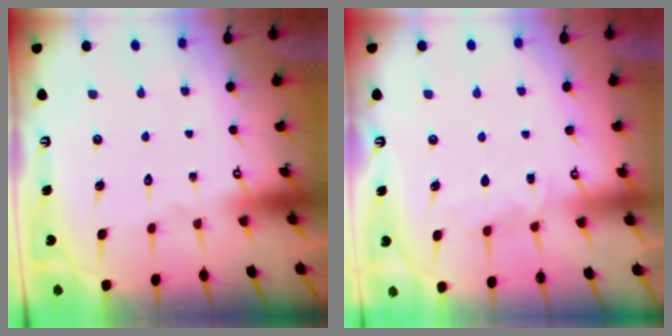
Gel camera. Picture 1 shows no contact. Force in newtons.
{"total": 6.3, "press": 6.3, "slide": 0.6}